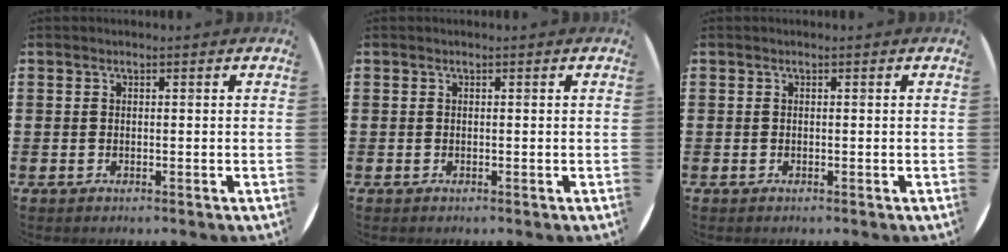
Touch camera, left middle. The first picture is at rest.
{"total": 0.0}
{"total": 0.0}